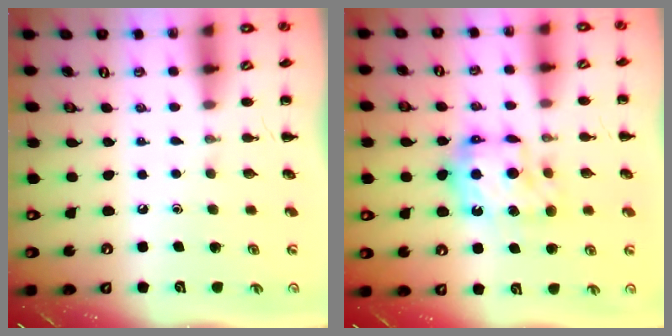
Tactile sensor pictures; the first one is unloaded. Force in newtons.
{"total": 11.1, "press": 11.0, "slide": 1.2}